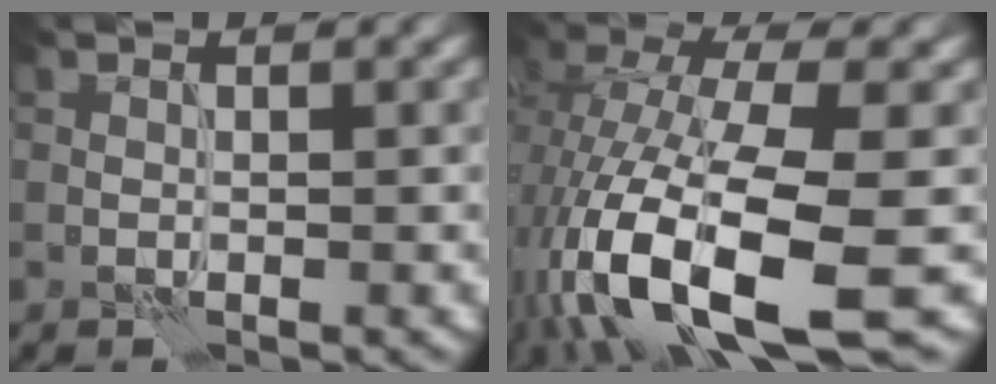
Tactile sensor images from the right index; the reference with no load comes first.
{"total": 13.5, "force": [-4.3, 4.8, 11.9], "torque": [-0.230, -0.007, -0.073]}